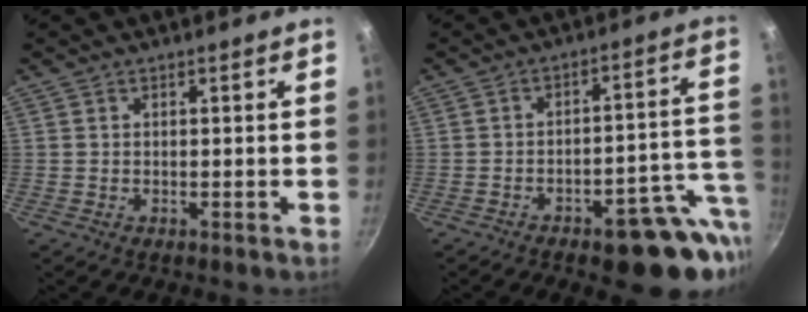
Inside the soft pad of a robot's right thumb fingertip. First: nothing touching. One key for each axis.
{"total": 15.9, "fx": -7.6, "fy": 6.5, "fz": 12.4, "tx": -0.101, "ty": 0.051, "tz": -0.094}